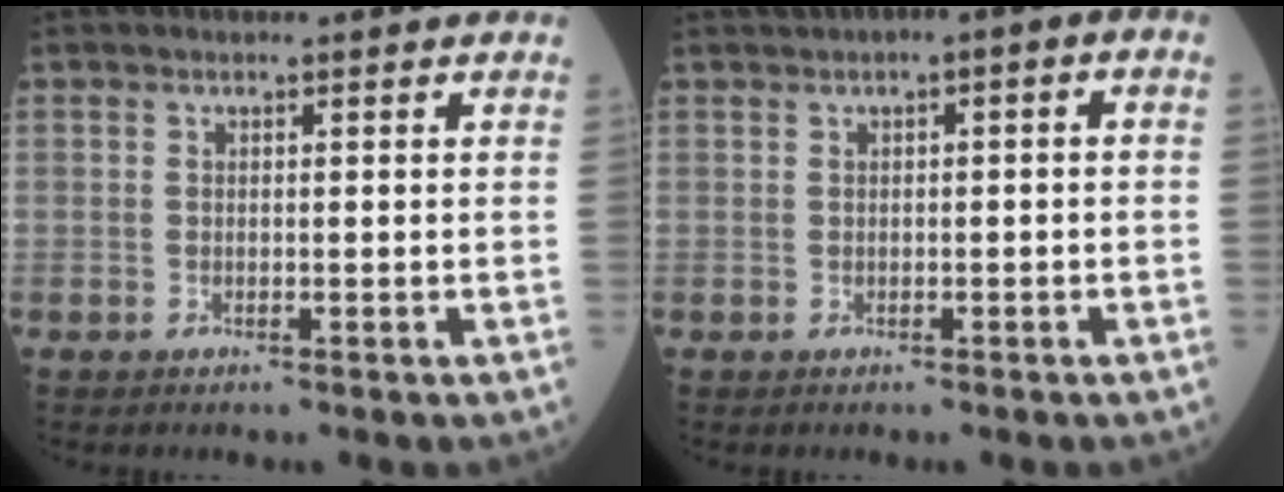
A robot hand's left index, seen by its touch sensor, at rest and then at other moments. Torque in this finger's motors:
{"motor_torque": [1.04, -1.10, 0.51, 0.12]}